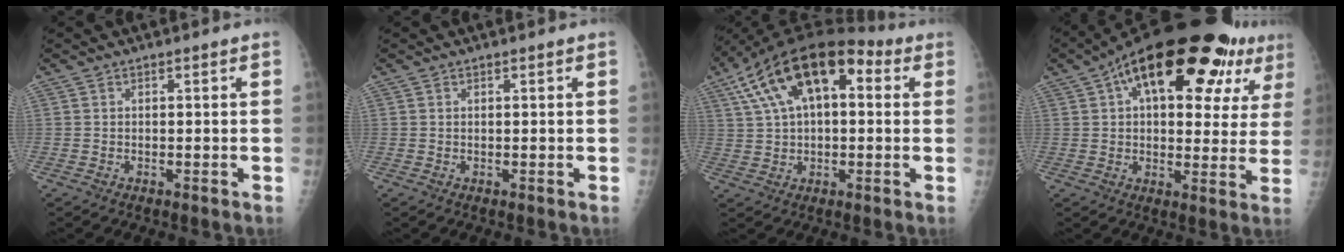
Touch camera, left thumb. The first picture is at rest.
{"total": 0.0}
{"total": 17.5, "force": [5.7, 9.2, 13.8], "torque": [-0.227, 0.029, 0.085]}
{"total": 26.8, "force": [12.9, 11.9, 20.3], "torque": [-0.274, 0.020, 0.184]}